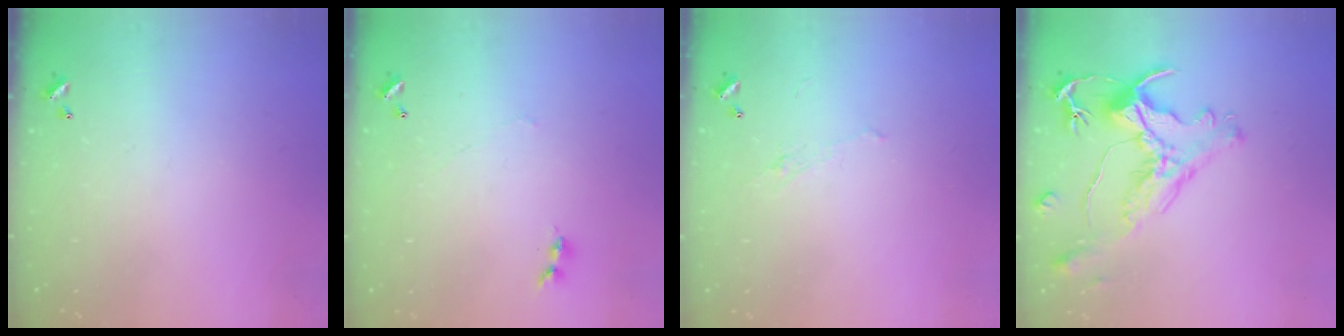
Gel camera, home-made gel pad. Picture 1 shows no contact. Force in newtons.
{"total": 1.2, "press": 1.1, "slide": 0.3}
{"total": 0.9, "press": 0.5, "slide": 0.7}
{"total": 2.8, "press": 2.5, "slide": 1.3}